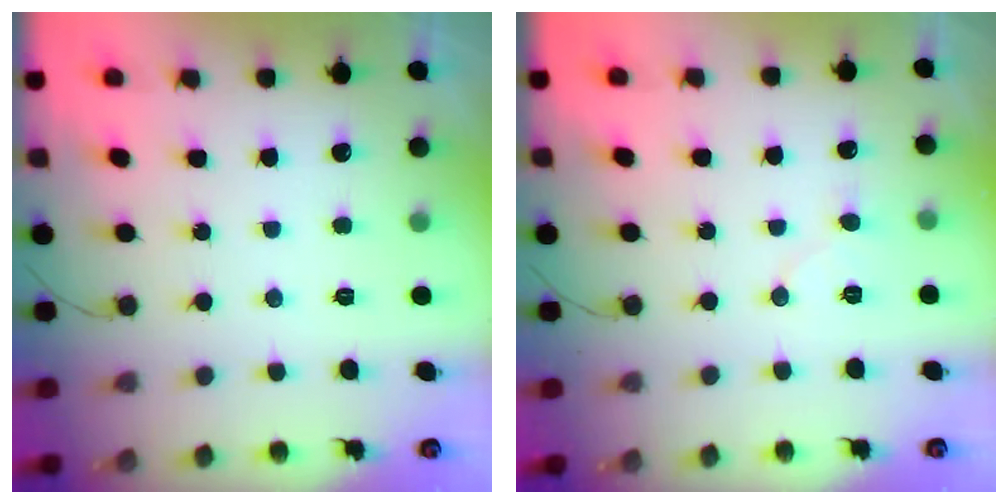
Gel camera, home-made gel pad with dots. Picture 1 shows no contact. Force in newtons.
{"total": 5.8, "press": 5.8, "slide": 0.5}